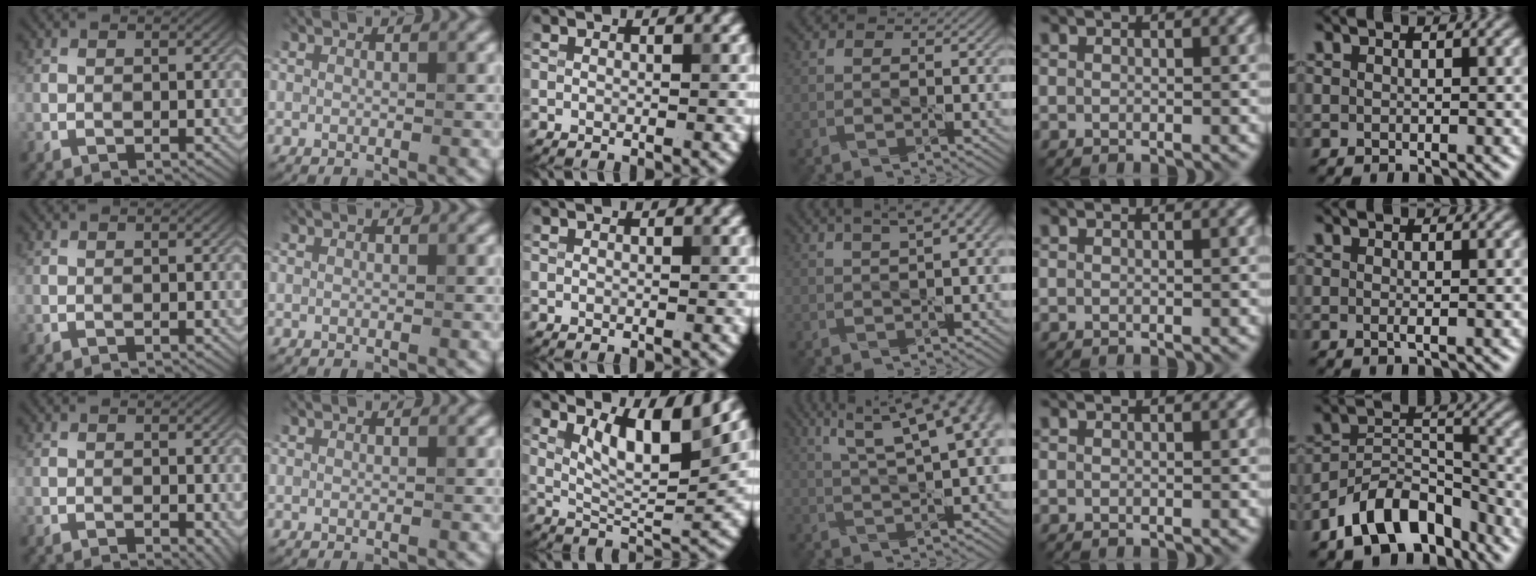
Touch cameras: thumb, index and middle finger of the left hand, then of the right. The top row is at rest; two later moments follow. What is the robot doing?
{"motion": "pour", "object": "sugar"}